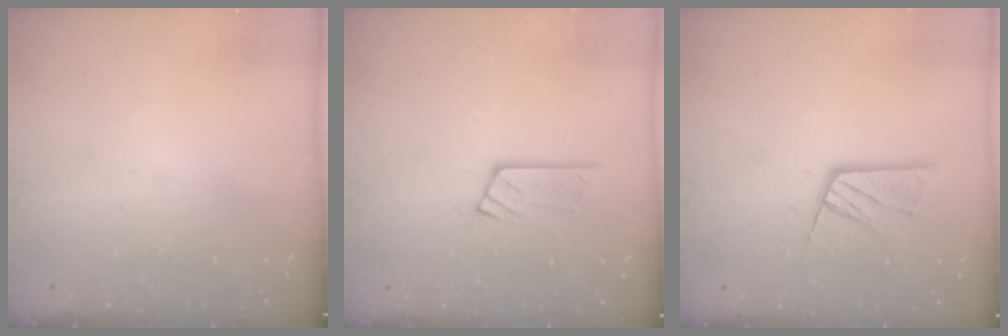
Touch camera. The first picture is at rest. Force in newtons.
{"total": 6.7, "press": 6.7, "slide": 0.2}
{"total": 11.0, "press": 11.0, "slide": 1.2}